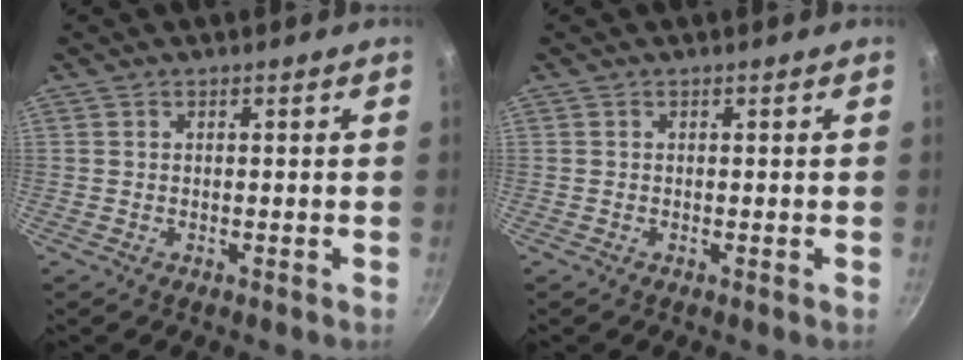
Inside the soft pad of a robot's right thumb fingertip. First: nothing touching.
{"total": 0.0}